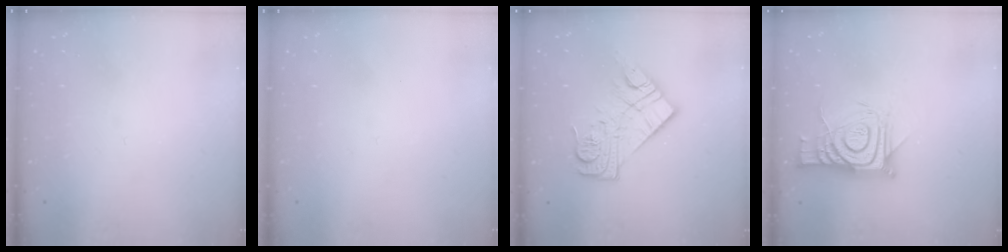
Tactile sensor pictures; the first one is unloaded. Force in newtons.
{"total": 1.6, "press": 1.6, "slide": 0.1}
{"total": 14.6, "press": 14.5, "slide": 0.8}
{"total": 12.7, "press": 12.6, "slide": 1.1}